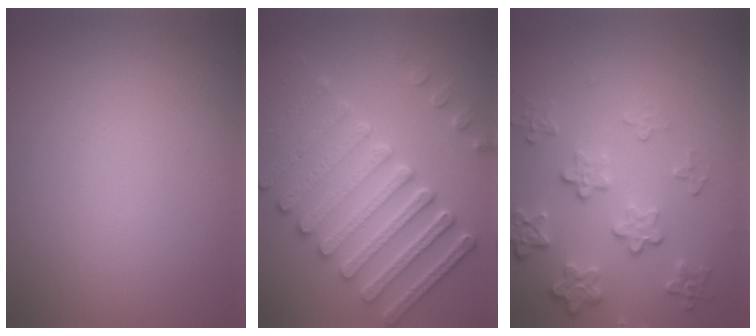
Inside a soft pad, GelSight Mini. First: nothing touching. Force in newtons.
{"total": 6.7, "press": 6.1, "slide": 2.7}
{"total": 4.2, "press": 3.1, "slide": 2.8}